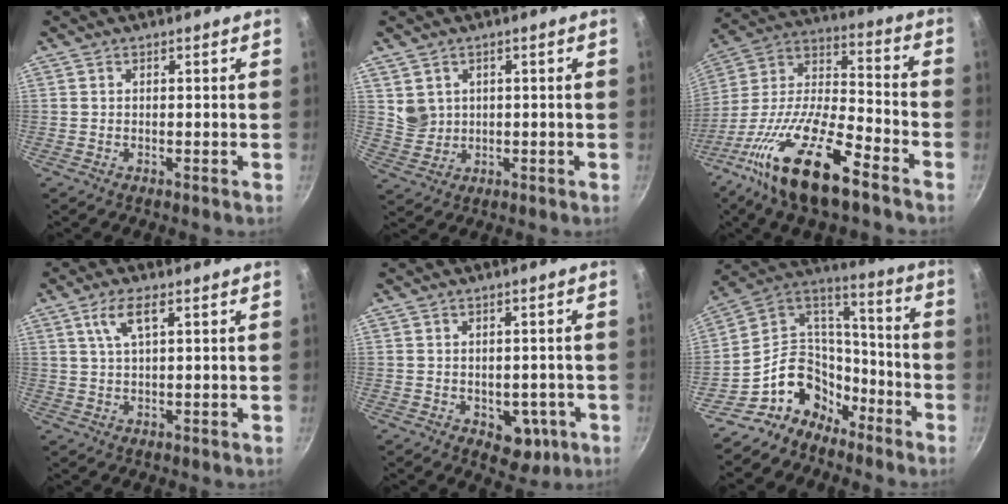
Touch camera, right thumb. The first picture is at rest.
{"total": 4.1, "force": [1.1, 3.7, 1.3], "torque": [-0.007, 0.001, 0.033]}
{"total": 22.4, "force": [-12.8, 7.4, 16.8], "torque": [-0.301, 0.064, -0.251]}
{"total": 5.0, "force": [2.2, 1.4, 4.3], "torque": [-0.085, 0.000, 0.046]}
{"total": 6.7, "force": [-2.0, 4.7, 4.4], "torque": [-0.017, 0.010, -0.013]}
{"total": 15.2, "force": [-9.7, 10.7, 4.9], "torque": [-0.040, 0.110, -0.184]}